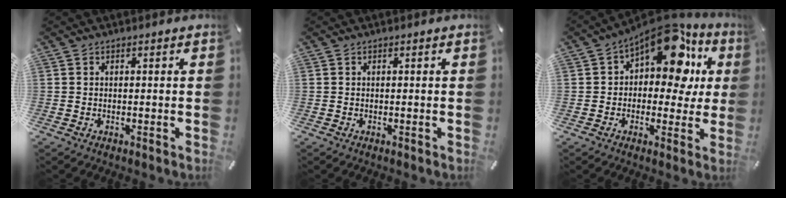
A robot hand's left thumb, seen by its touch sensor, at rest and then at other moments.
{"total": 0.0}
{"total": 17.7, "force": [9.0, 9.4, 12.0], "torque": [-0.170, -0.059, 0.152]}